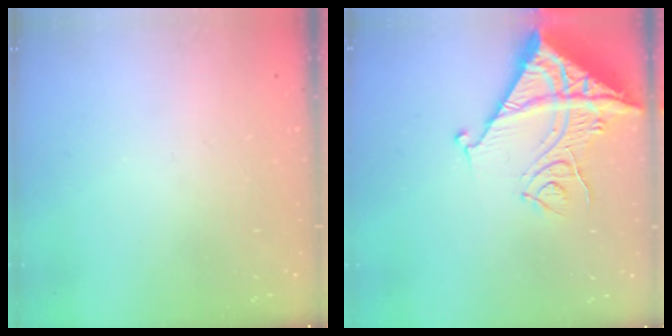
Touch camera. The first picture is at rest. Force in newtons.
{"total": 16.7, "press": 16.6, "slide": 1.8}